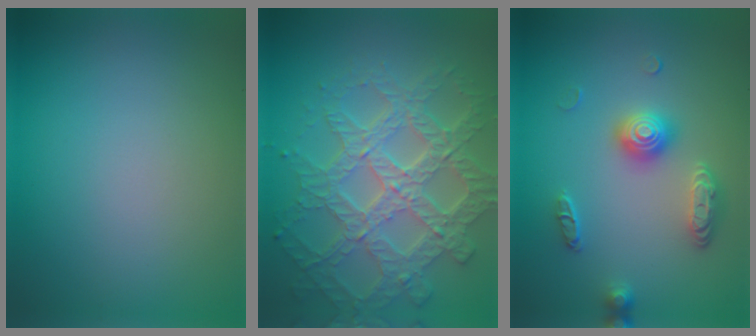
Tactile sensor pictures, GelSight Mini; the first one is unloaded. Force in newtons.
{"total": 7.8, "press": 6.2, "slide": 4.8}
{"total": 3.2, "press": 2.9, "slide": 1.2}